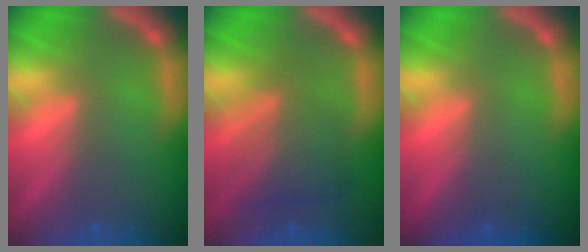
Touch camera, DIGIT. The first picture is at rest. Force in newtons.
{"total": 5.0}
{"total": 0.0}